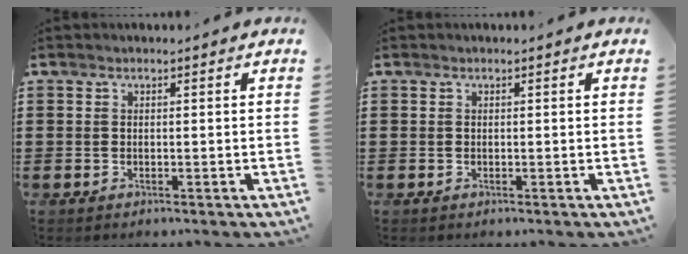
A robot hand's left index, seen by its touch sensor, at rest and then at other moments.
{"total": 0.0}